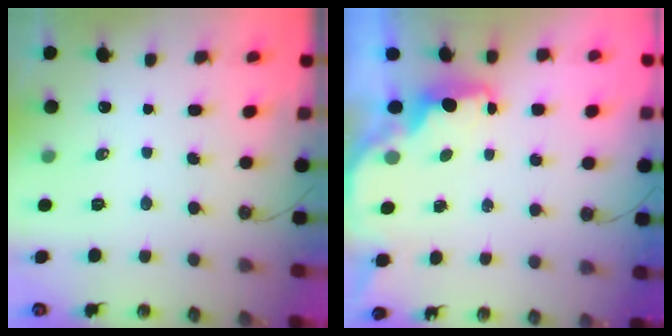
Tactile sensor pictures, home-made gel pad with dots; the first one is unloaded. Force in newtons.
{"total": 2.5, "press": 2.3, "slide": 0.8}